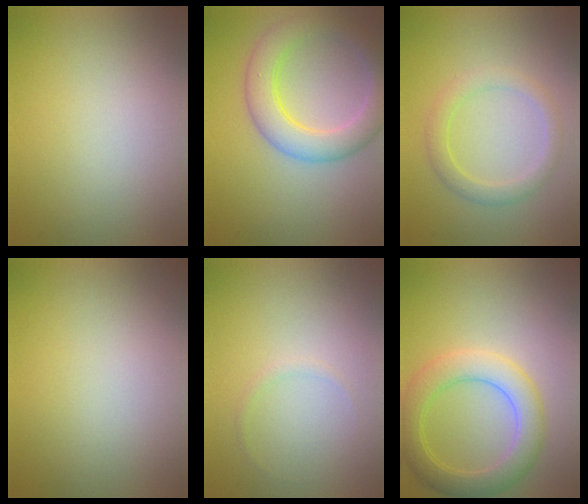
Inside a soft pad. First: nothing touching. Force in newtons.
{"total": 5.4, "press": 5.3, "slide": 0.3}
{"total": 2.4, "press": 2.4, "slide": 0.1}
{"total": 0.0}
{"total": 0.6, "press": 0.6, "slide": 0.1}
{"total": 4.8, "press": 4.8, "slide": 0.2}